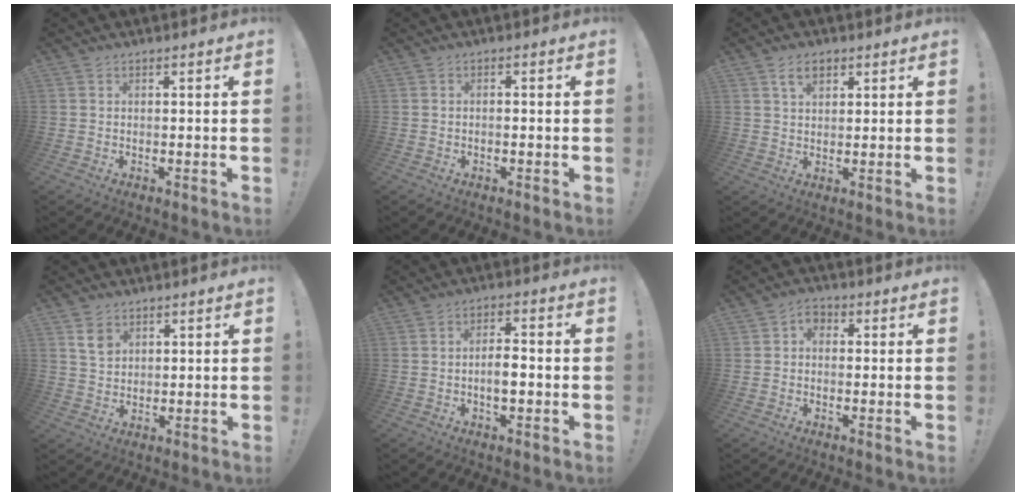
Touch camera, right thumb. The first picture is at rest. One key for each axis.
{"total": 1.2, "fx": -1.0, "fy": 0.1, "fz": 0.7, "tx": -0.016, "ty": 0.004, "tz": -0.016}
{"total": 5.1, "fx": 2.6, "fy": 3.0, "fz": 3.2, "tx": -0.054, "ty": -0.001, "tz": 0.047}
{"total": 5.3, "fx": 2.8, "fy": 3.9, "fz": 2.1, "tx": -0.026, "ty": -0.009, "tz": 0.053}
{"total": 5.2, "fx": -1.6, "fy": 2.2, "fz": 4.5, "tx": -0.064, "ty": 0.007, "tz": -0.030}
{"total": 3.2, "fx": -0.5, "fy": 2.4, "fz": 2.1, "tx": -0.035, "ty": 0.011, "tz": -0.009}